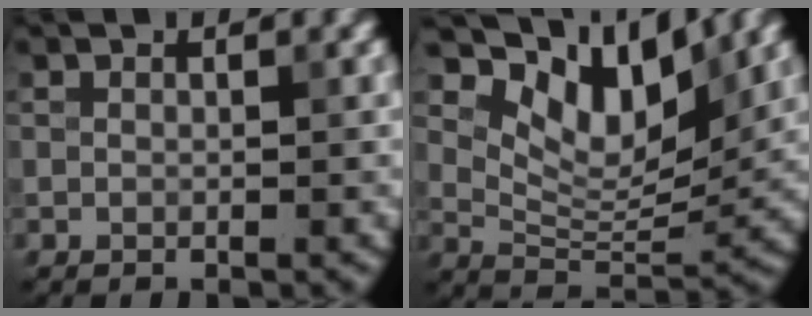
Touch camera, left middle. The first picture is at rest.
{"total": 8.2, "force": [4.9, 3.5, 5.5], "torque": [-0.088, -0.005, 0.087]}